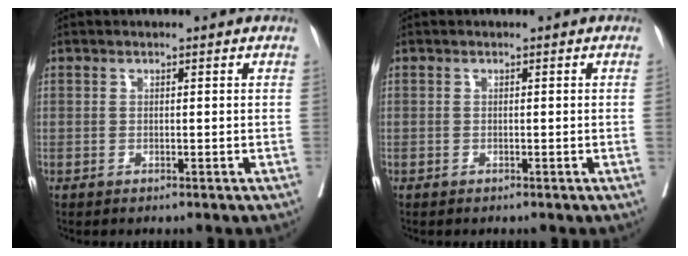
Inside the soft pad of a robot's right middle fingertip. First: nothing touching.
{"total": 0.0}